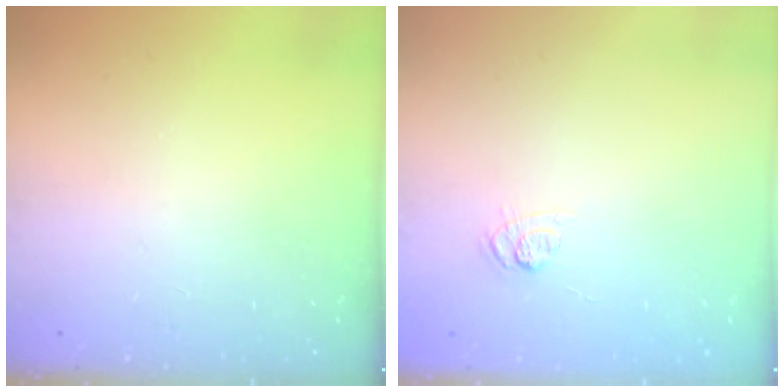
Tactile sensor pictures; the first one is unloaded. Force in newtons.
{"total": 4.8, "press": 4.5, "slide": 1.7}